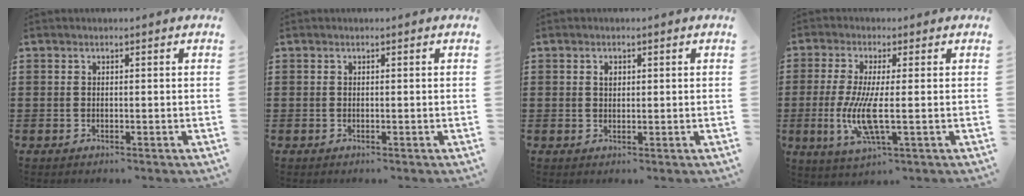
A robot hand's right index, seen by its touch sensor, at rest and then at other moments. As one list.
[{"total": 0.0}, {"total": 1.3, "force": [0.4, 0.8, 0.9], "torque": [-0.020, 0.005, 0.008]}, {"total": 7.9, "force": [-1.3, 1.4, 7.6], "torque": [-0.165, -0.020, -0.028]}]